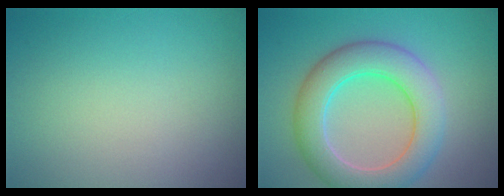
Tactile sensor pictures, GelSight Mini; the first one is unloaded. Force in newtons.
{"total": 6.7, "press": 6.7, "slide": 0.5}